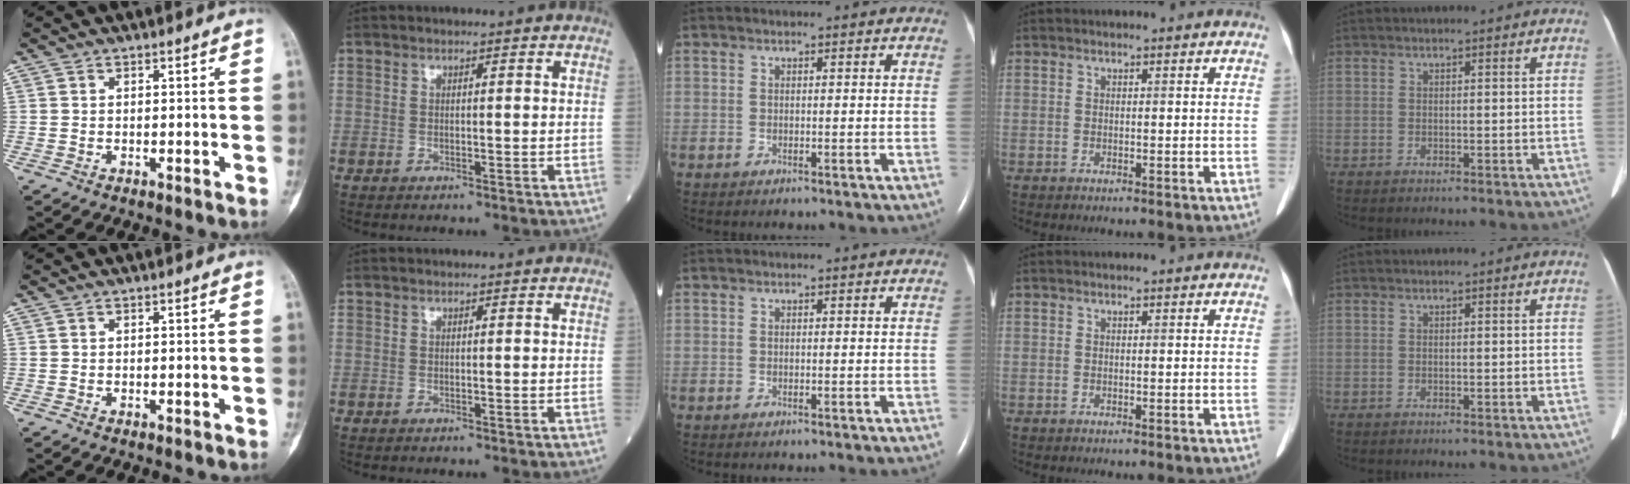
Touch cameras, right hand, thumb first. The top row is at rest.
{}